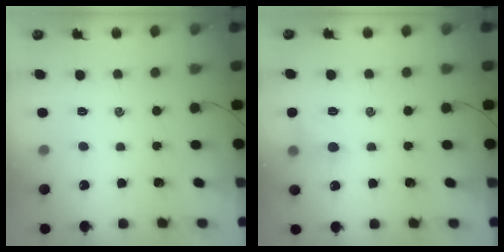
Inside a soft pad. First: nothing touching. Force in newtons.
{"total": 6.1, "press": 6.0, "slide": 1.5}